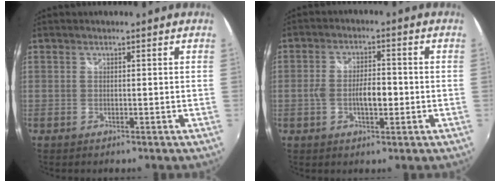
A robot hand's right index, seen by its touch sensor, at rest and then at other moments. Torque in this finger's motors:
{"motor_torque": [0.68, 0.15, 0.38, 0.11]}